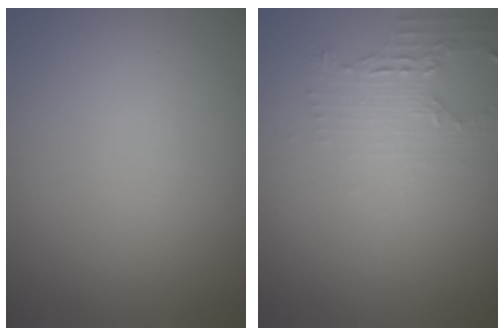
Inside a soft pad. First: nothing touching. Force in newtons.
{"total": 2.3, "press": 1.7, "slide": 1.5}